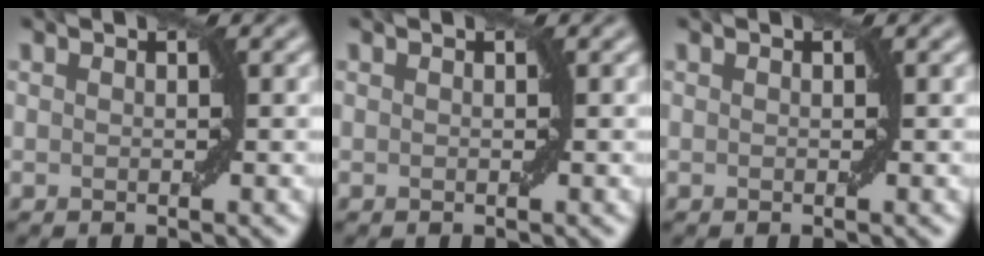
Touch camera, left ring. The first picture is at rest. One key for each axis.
{"total": 0.0}
{"total": 0.0}